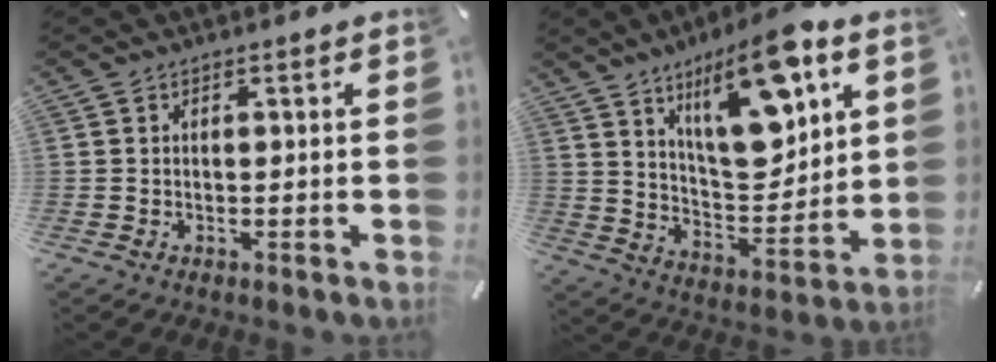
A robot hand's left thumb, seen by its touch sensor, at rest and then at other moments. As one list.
[{"total": 18.2, "force": [9.9, 7.5, 13.3], "torque": [-0.191, -0.048, 0.162]}]